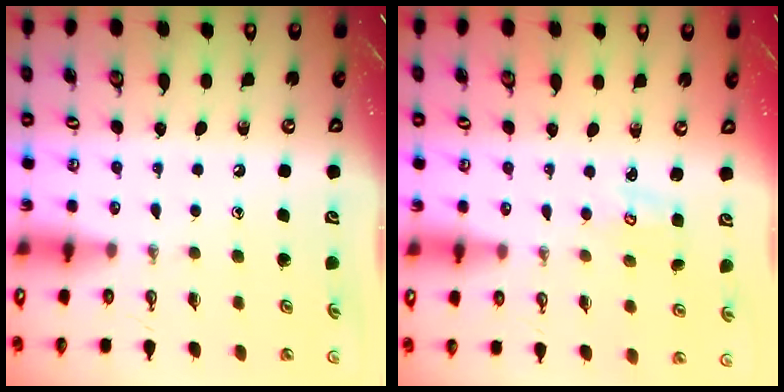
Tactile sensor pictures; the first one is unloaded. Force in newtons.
{"total": 1.9, "press": 1.9, "slide": 0.2}